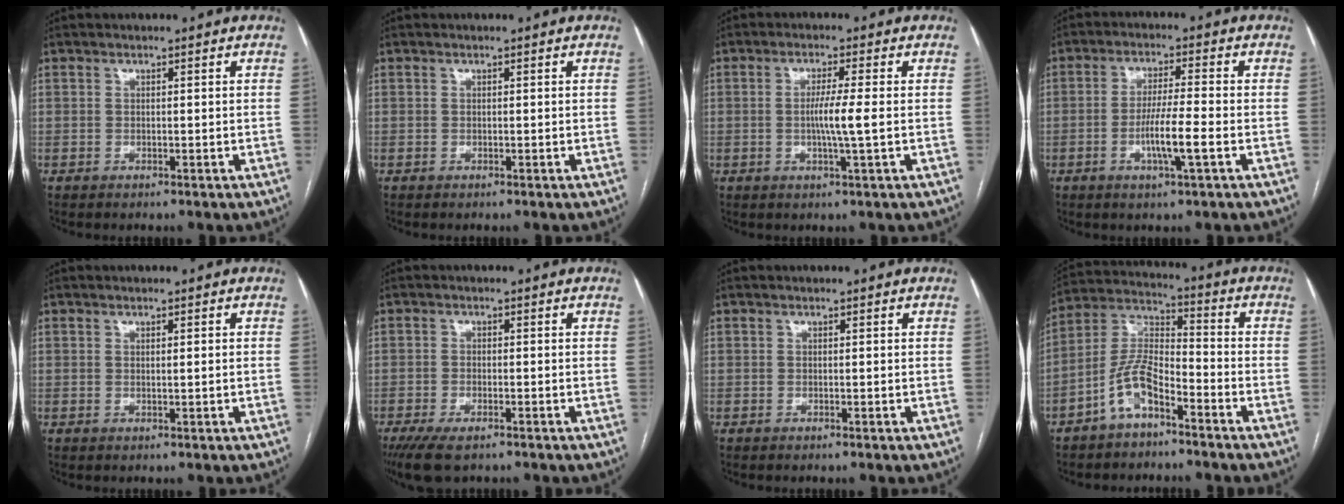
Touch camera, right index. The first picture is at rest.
{"total": 0.0}
{"total": 4.5, "force": [-0.4, -0.7, 4.4], "torque": [-0.081, -0.006, -0.008]}
{"total": 6.6, "force": [-2.1, -0.1, 6.2], "torque": [-0.118, -0.006, -0.040]}
{"total": 0.7, "force": [0.1, 0.0, 0.7], "torque": [-0.014, 0.000, 0.002]}
{"total": 6.2, "force": [-4.5, 1.9, 3.9], "torque": [-0.067, -0.012, -0.073]}
{"total": 0.0}
{"total": 8.9, "force": [-5.3, 3.1, 6.4], "torque": [-0.146, 0.014, -0.107]}